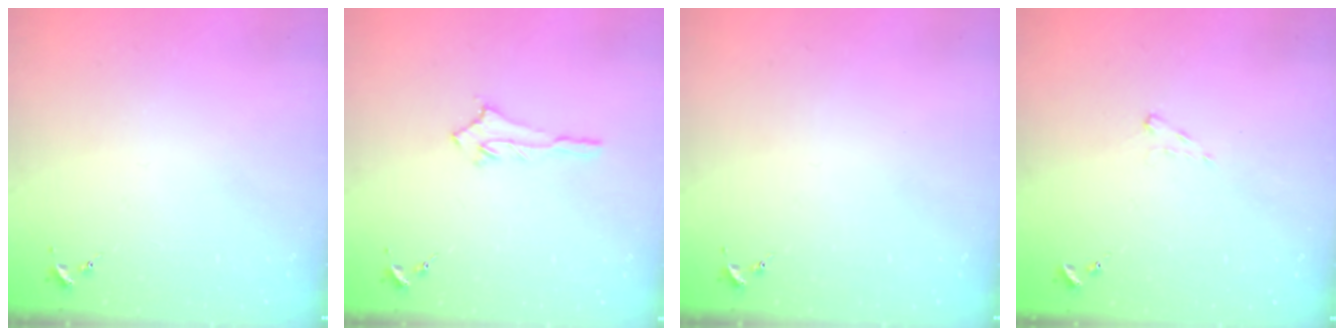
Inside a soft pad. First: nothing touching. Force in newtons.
{"total": 3.5, "press": 3.5, "slide": 0.4}
{"total": 0.0}
{"total": 5.4, "press": 5.4, "slide": 0.5}